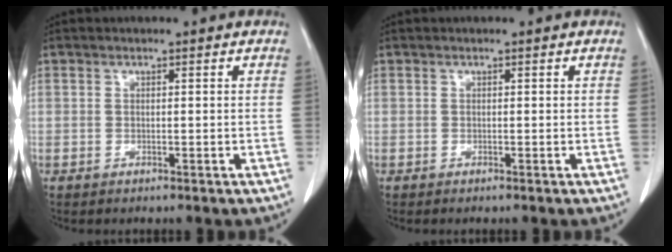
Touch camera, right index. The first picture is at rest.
{"total": 0.0}